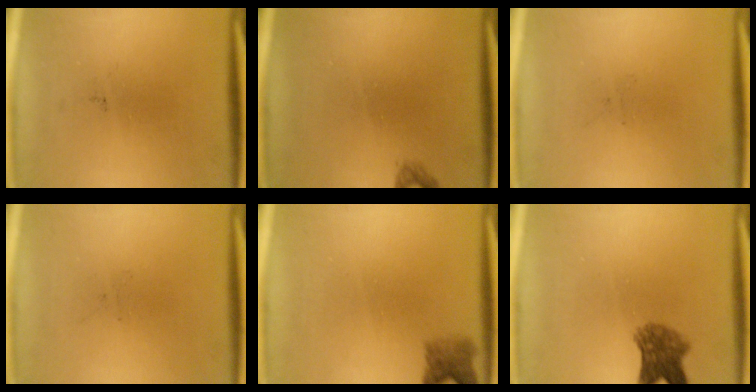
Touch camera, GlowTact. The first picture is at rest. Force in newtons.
{"total": 0.8}
{"total": 0.0}
{"total": 0.0}
{"total": 2.7}
{"total": 5.2}